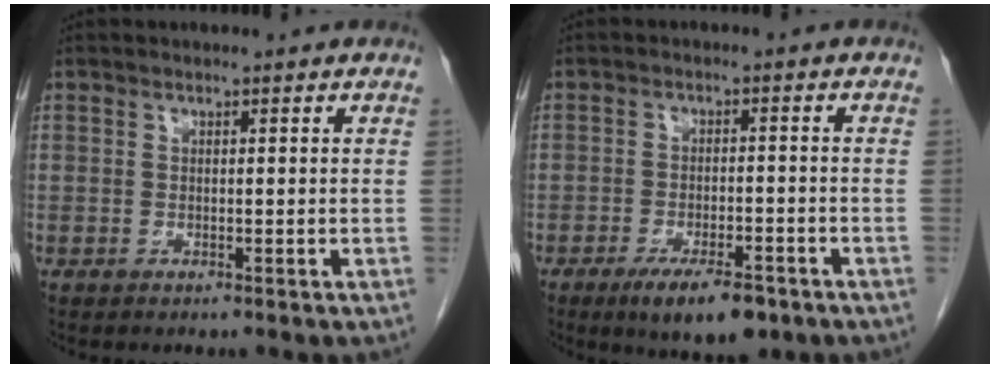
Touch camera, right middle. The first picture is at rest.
{"total": 8.1, "force": [-5.2, 2.6, 5.6], "torque": [-0.086, -0.008, -0.077]}